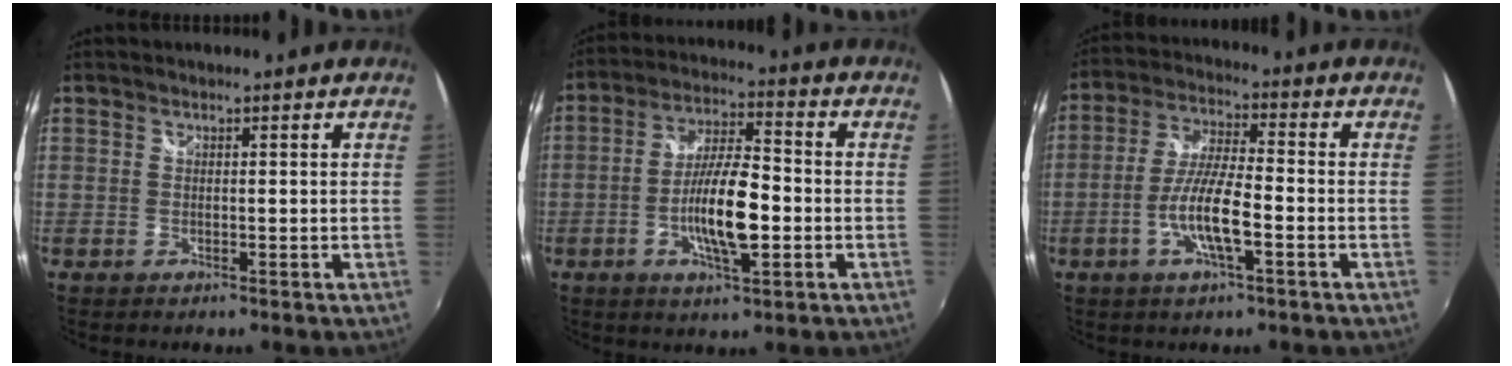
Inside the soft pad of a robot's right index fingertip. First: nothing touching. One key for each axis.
{"total": 11.3, "fx": -2.9, "fy": 3.0, "fz": 10.4, "tx": -0.202, "ty": 0.001, "tz": -0.055}
{"total": 9.1, "fx": -3.3, "fy": 1.6, "fz": 8.4, "tx": -0.170, "ty": -0.003, "tz": -0.062}